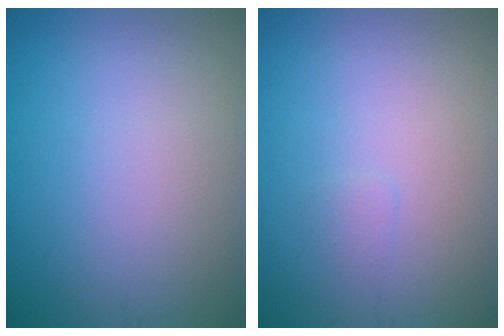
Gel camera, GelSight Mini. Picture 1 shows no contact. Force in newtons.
{"total": 0.5, "press": 0.5, "slide": 0.0}